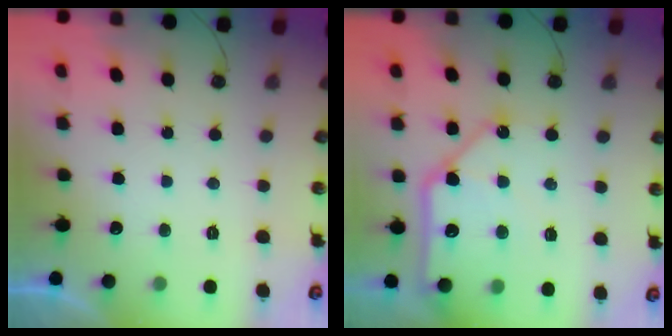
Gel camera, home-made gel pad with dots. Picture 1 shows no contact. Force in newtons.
{"total": 13.1, "press": 13.1, "slide": 0.8}